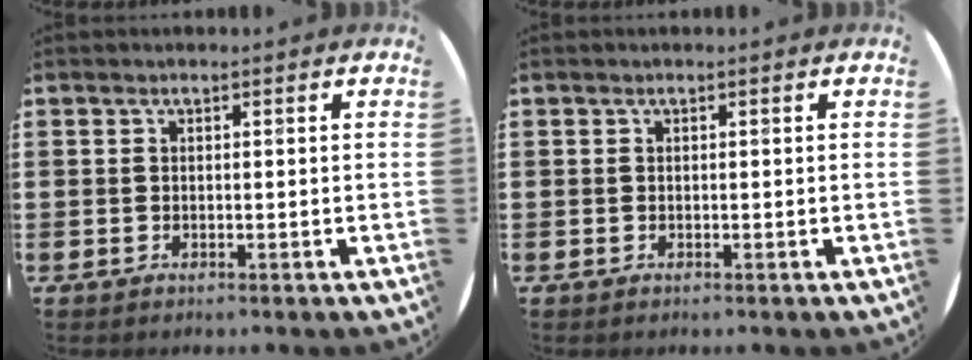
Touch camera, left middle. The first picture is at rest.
{"total": 0.0}